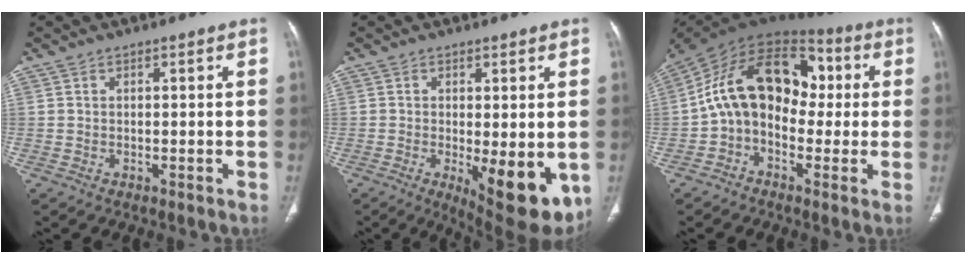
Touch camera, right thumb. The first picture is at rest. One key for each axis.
{"total": 12.1, "fx": -2.9, "fy": 4.3, "fz": 10.9, "tx": -0.138, "ty": -0.025, "tz": -0.027}
{"total": 17.1, "fx": 0.4, "fy": 11.9, "fz": 12.3, "tx": -0.171, "ty": 0.052, "tz": -0.010}